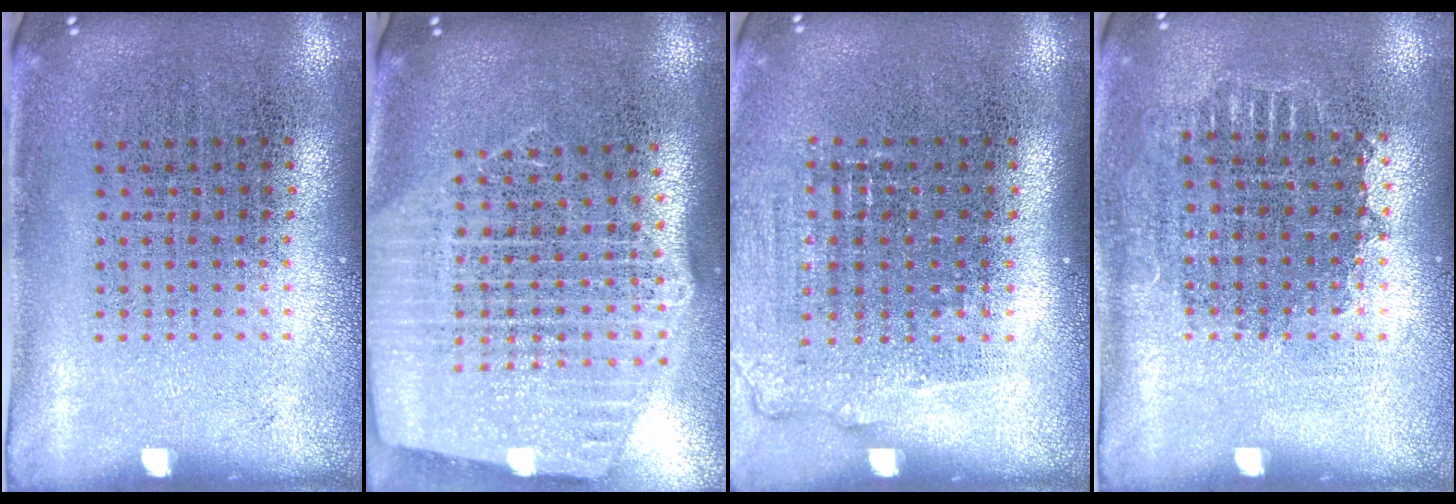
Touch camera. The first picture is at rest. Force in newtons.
{"total": 2.6, "press": 2.2, "slide": 1.4}
{"total": 1.0, "press": 1.0, "slide": 0.4}
{"total": 0.9, "press": 0.9, "slide": 0.2}